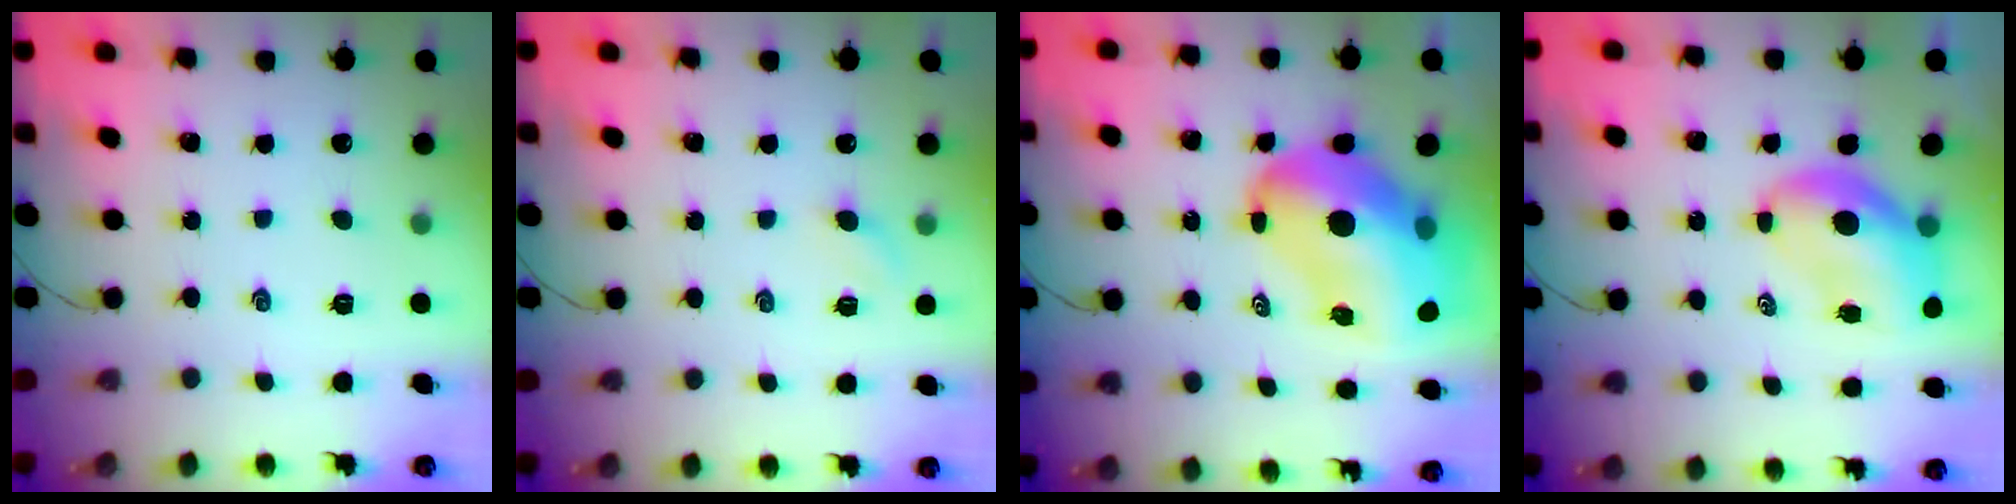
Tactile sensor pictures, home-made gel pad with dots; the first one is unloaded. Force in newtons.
{"total": 3.1, "press": 3.0, "slide": 0.7}
{"total": 18.9, "press": 18.1, "slide": 5.5}
{"total": 7.4, "press": 7.2, "slide": 2.0}